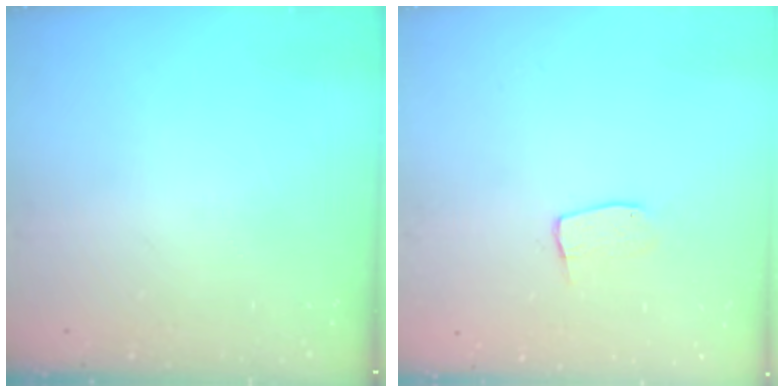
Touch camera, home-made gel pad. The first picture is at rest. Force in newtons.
{"total": 5.9, "press": 5.9, "slide": 0.3}